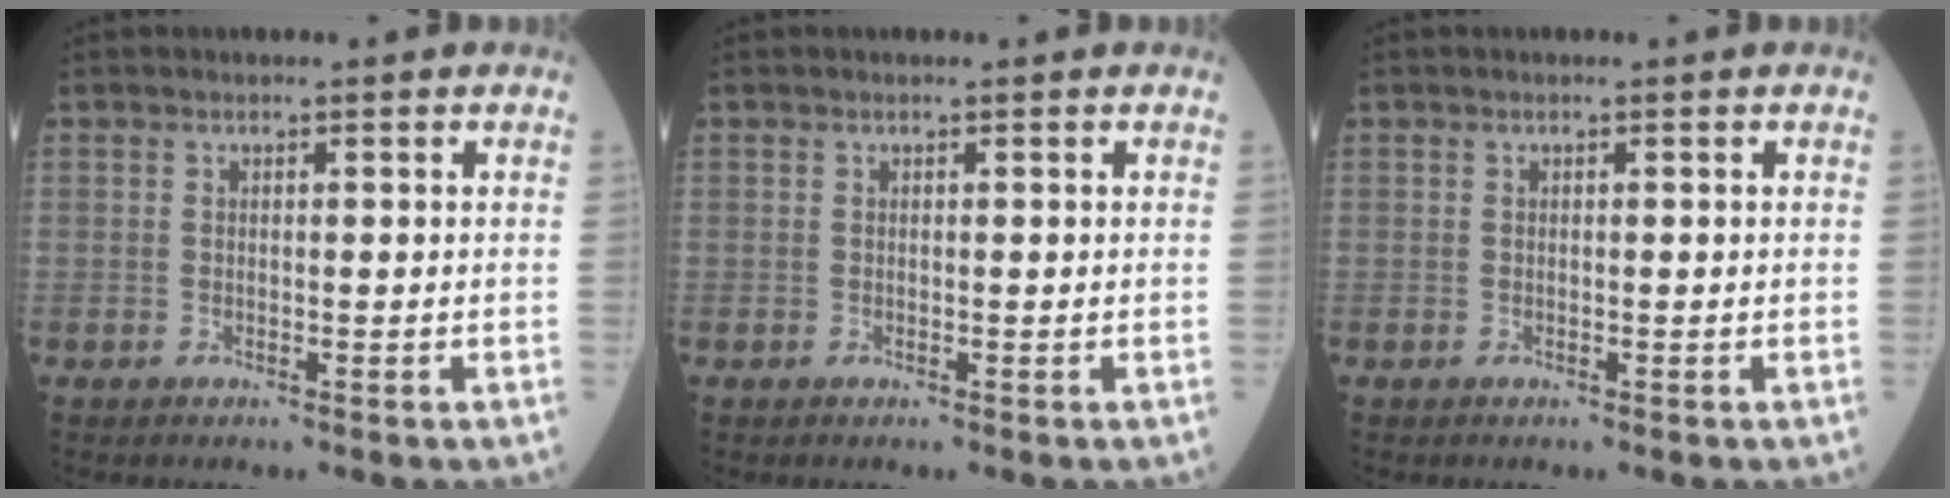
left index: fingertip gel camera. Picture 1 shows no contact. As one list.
[{"total": 1.0, "force": [-0.9, -0.1, -0.2], "torque": [0.001, -0.006, -0.014]}, {"total": 0.0}]